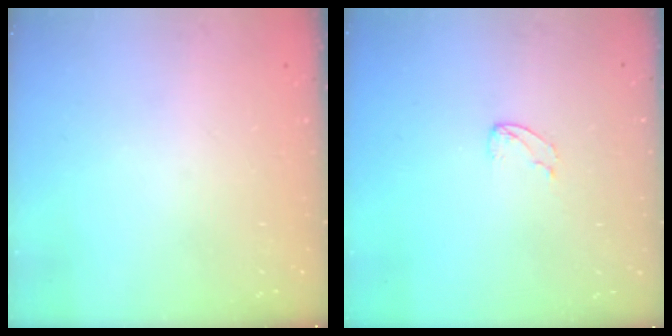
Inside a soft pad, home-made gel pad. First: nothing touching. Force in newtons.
{"total": 2.5, "press": 2.5, "slide": 0.2}